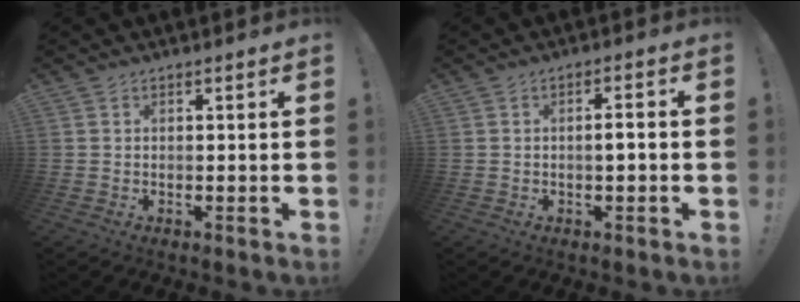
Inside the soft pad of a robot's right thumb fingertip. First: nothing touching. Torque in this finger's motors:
{"motor_torque": [0.04, -0.24, 0.07, 0.25, -0.02]}